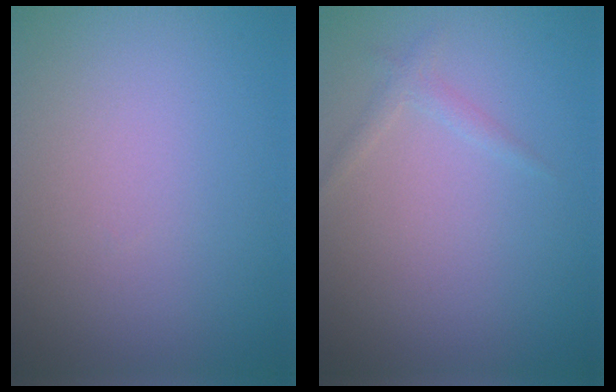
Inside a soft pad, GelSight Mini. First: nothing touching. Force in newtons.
{"total": 1.0, "press": 1.0, "slide": 0.0}